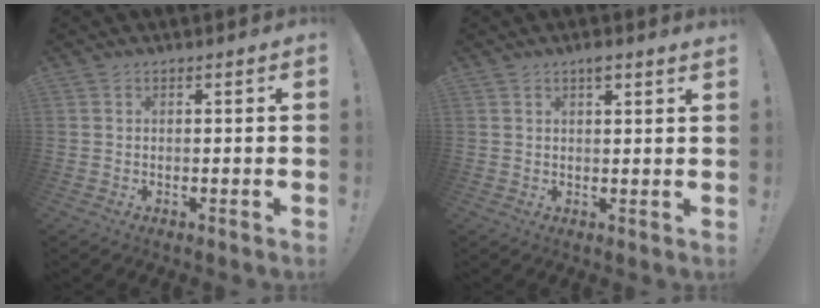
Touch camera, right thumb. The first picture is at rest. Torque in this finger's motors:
{"motor_torque": [-0.16, -0.16, 0.09, 0.08, 0.00]}